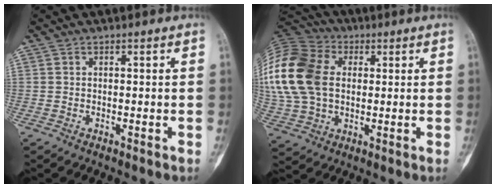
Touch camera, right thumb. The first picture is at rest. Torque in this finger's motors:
{"motor_torque": [-0.22, 1.18, 1.63, 0.18, 0.22]}